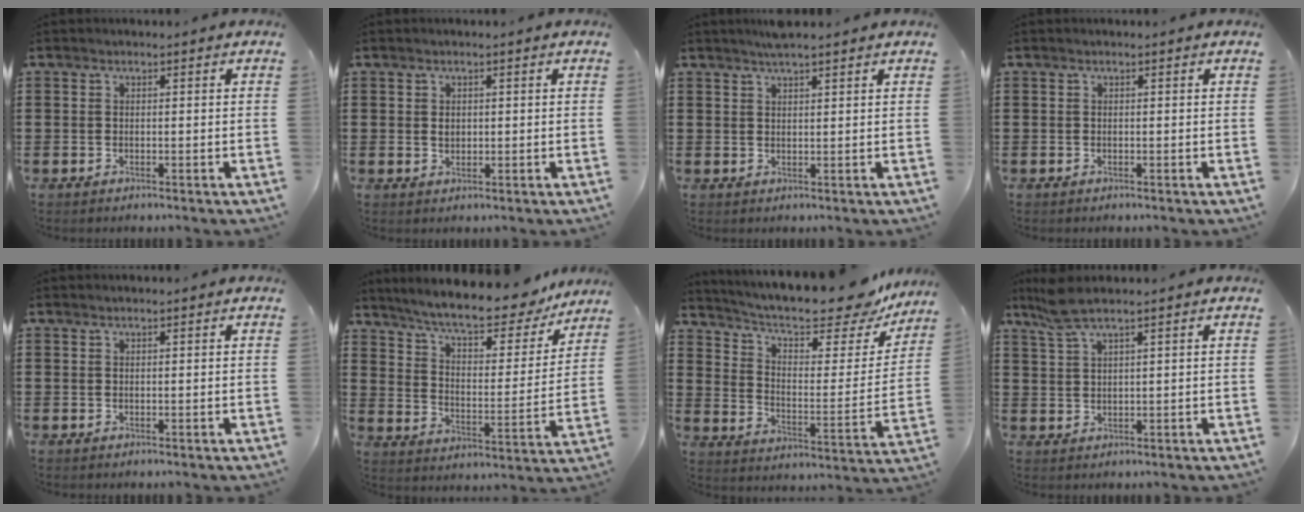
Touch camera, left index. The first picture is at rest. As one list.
[{"total": 1.2, "force": [0.3, 0.9, 0.7], "torque": [-0.017, 0.006, 0.005]}, {"total": 2.4, "force": [2.2, 0.1, 1.0], "torque": [-0.024, 0.002, 0.040]}, {"total": 0.0}, {"total": 0.0}, {"total": 9.7, "force": [8.6, 1.1, 4.2], "torque": [-0.099, -0.051, 0.144]}, {"total": 10.7, "force": [9.3, 1.8, 5.0], "torque": [-0.105, -0.067, 0.152]}, {"total": 4.0, "force": [2.8, 0.2, 2.8], "torque": [-0.061, 0.003, 0.052]}]